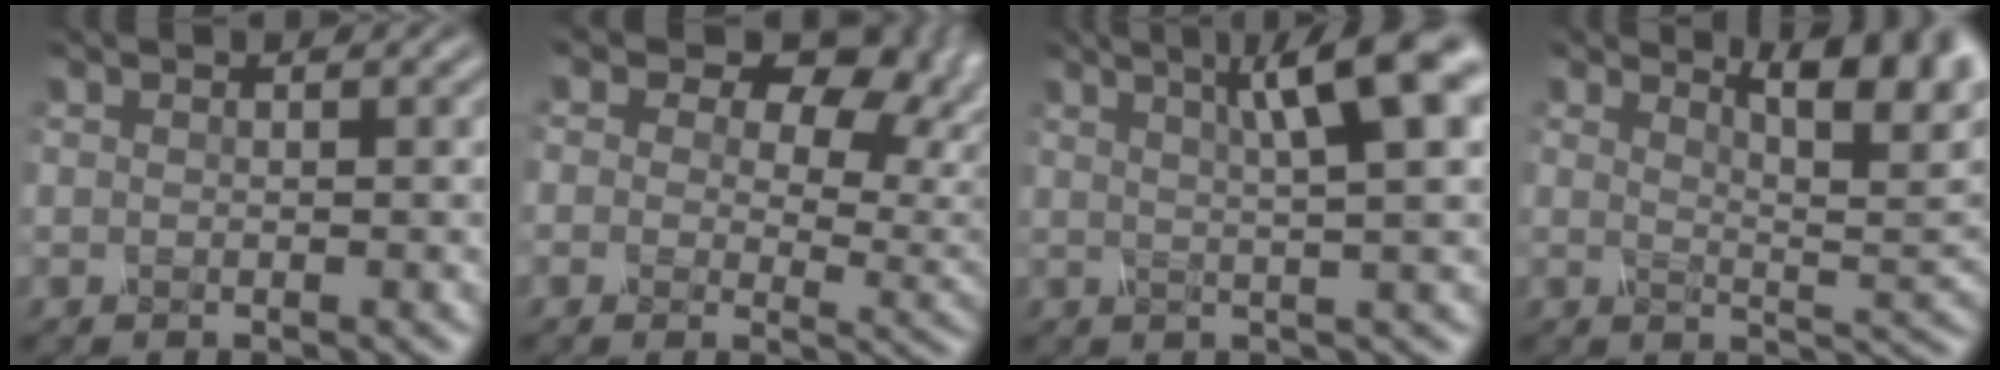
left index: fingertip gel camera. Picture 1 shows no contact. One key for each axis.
{"total": 11.1, "fx": 4.8, "fy": 6.9, "fz": 7.2, "tx": -0.099, "ty": 0.013, "tz": 0.066}
{"total": 8.4, "fx": 3.3, "fy": 1.7, "fz": 7.6, "tx": -0.078, "ty": 0.026, "tz": 0.038}
{"total": 6.8, "fx": 3.9, "fy": 2.2, "fz": 5.1, "tx": -0.057, "ty": 0.007, "tz": 0.051}